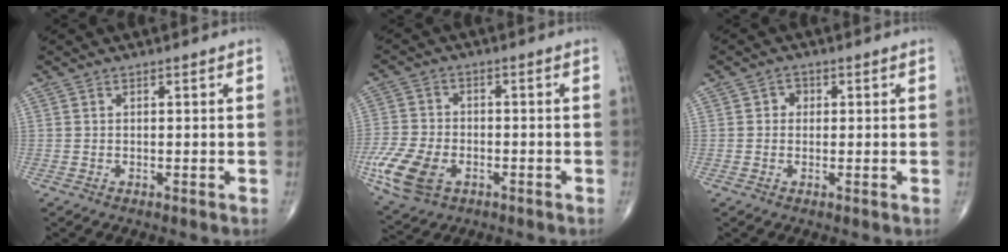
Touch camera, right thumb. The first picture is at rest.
{"total": 11.0, "force": [-4.2, 7.1, 7.3], "torque": [-0.154, 0.002, -0.079]}
{"total": 1.9, "force": [0.2, 1.8, 0.7], "torque": [0.002, 0.004, -0.002]}